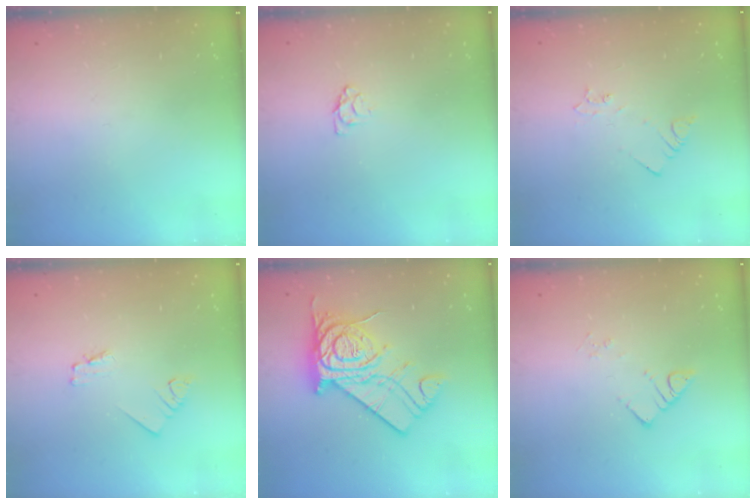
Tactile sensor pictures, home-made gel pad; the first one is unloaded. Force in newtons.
{"total": 3.7, "press": 3.7, "slide": 0.4}
{"total": 2.1, "press": 2.1, "slide": 0.3}
{"total": 1.7, "press": 1.7, "slide": 0.3}
{"total": 16.9, "press": 16.9, "slide": 1.2}
{"total": 3.3, "press": 3.3, "slide": 0.1}